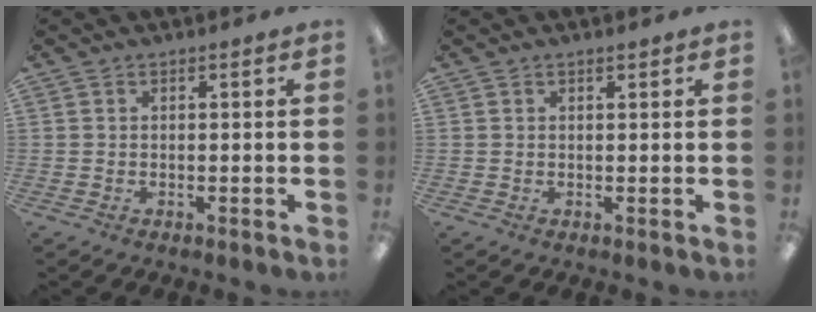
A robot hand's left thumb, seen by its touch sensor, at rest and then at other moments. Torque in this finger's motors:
{"motor_torque": [-0.02, 0.01, -0.33, 0.14, 0.02]}